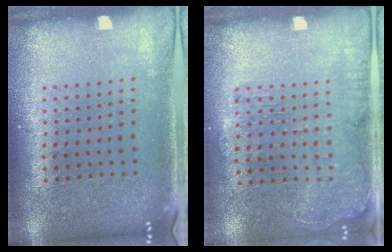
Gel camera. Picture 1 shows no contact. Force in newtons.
{"total": 1.3, "press": 1.2, "slide": 0.5}